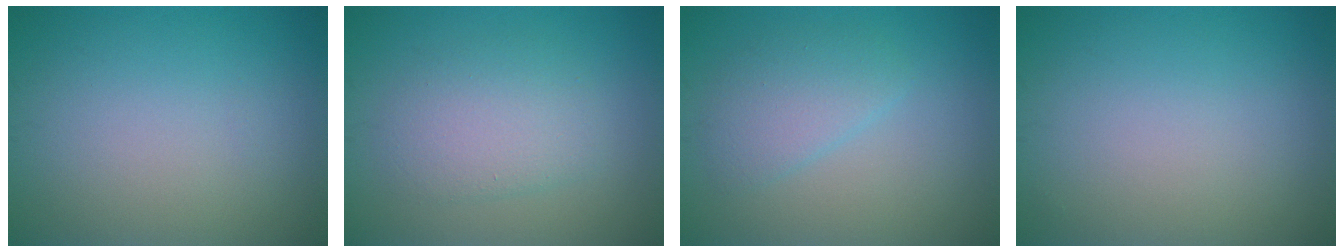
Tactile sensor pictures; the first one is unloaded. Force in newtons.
{"total": 3.6, "press": 3.6, "slide": 0.3}
{"total": 2.8, "press": 2.7, "slide": 0.2}
{"total": 0.0}